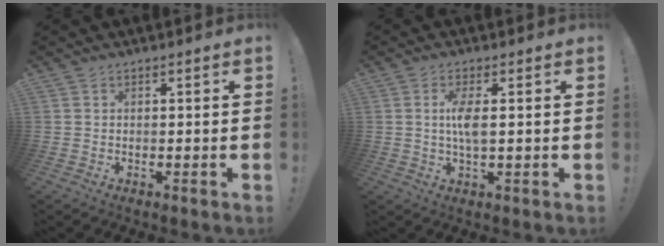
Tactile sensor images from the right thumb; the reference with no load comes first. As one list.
[{"total": 5.5, "force": [0.6, 1.5, 5.2], "torque": [-0.100, -0.003, 0.005]}]